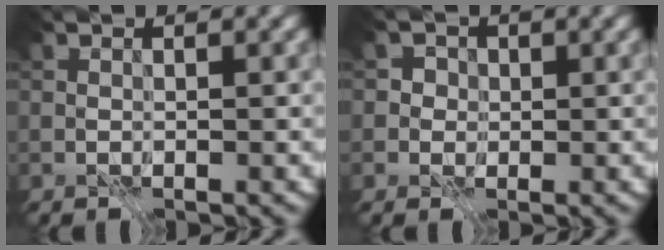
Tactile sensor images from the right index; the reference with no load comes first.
{"total": 2.4, "force": [0.4, 2.3, 0.4], "torque": [0.018, 0.014, -0.016]}